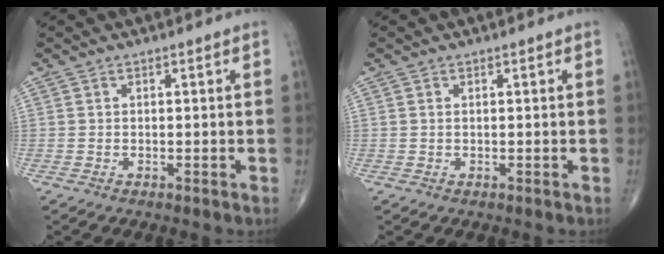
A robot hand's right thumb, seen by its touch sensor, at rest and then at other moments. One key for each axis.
{"total": 0.0}